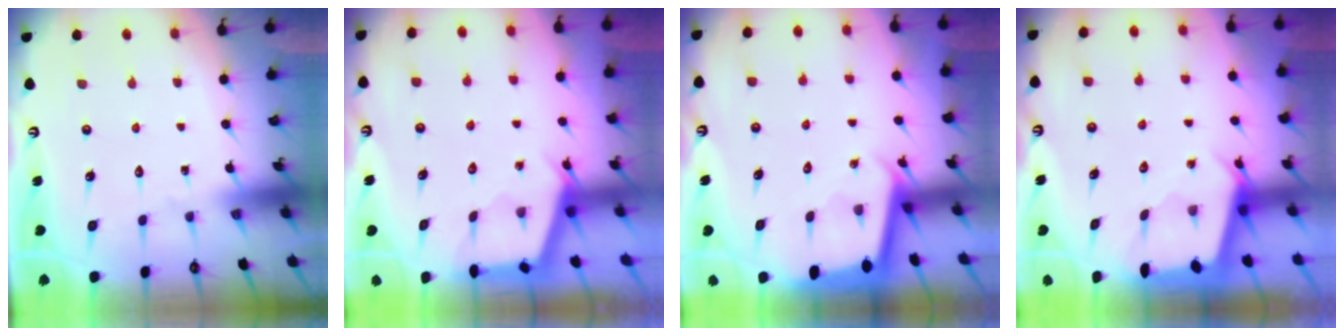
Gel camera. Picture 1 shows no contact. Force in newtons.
{"total": 2.9, "press": 2.9, "slide": 0.3}
{"total": 1.8, "press": 1.8, "slide": 0.2}
{"total": 2.6, "press": 2.6, "slide": 0.3}